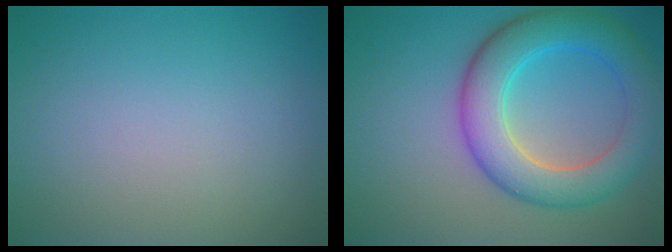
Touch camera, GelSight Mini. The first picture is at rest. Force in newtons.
{"total": 7.3, "press": 7.3, "slide": 0.1}